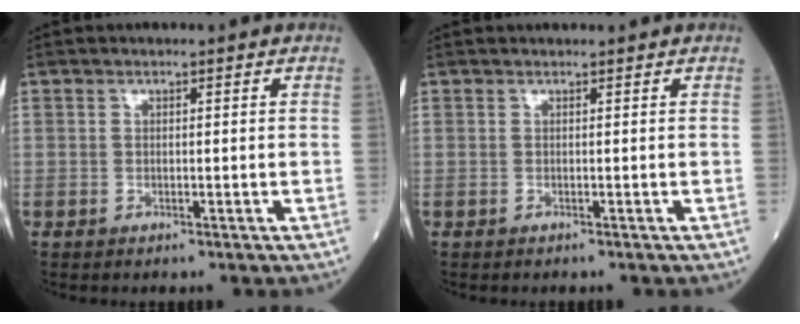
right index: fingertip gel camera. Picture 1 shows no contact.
{"total": 2.7, "force": [2.6, 0.2, 0.9], "torque": [-0.021, 0.024, 0.025]}